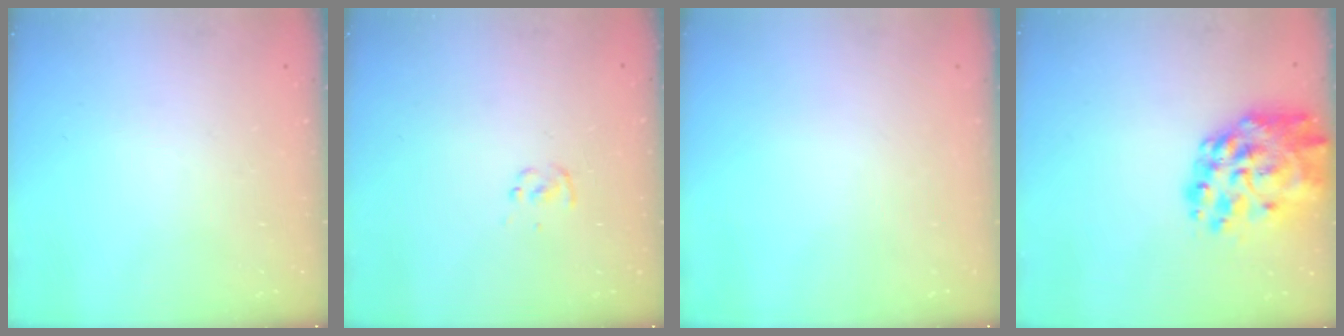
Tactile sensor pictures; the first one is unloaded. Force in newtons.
{"total": 1.1, "press": 1.1, "slide": 0.2}
{"total": 0.0}
{"total": 16.6, "press": 15.4, "slide": 6.0}